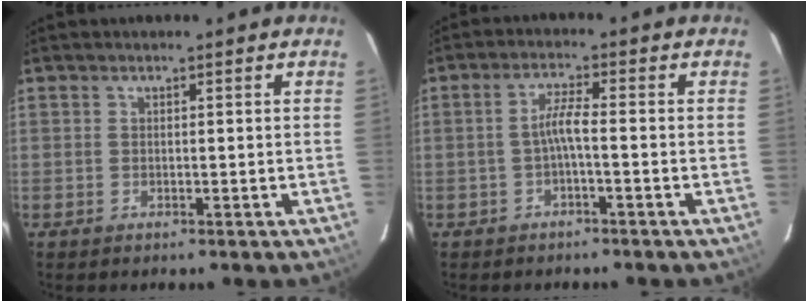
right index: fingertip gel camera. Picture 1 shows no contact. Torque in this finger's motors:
{"motor_torque": [0.58, -0.03, 0.33, 0.09]}